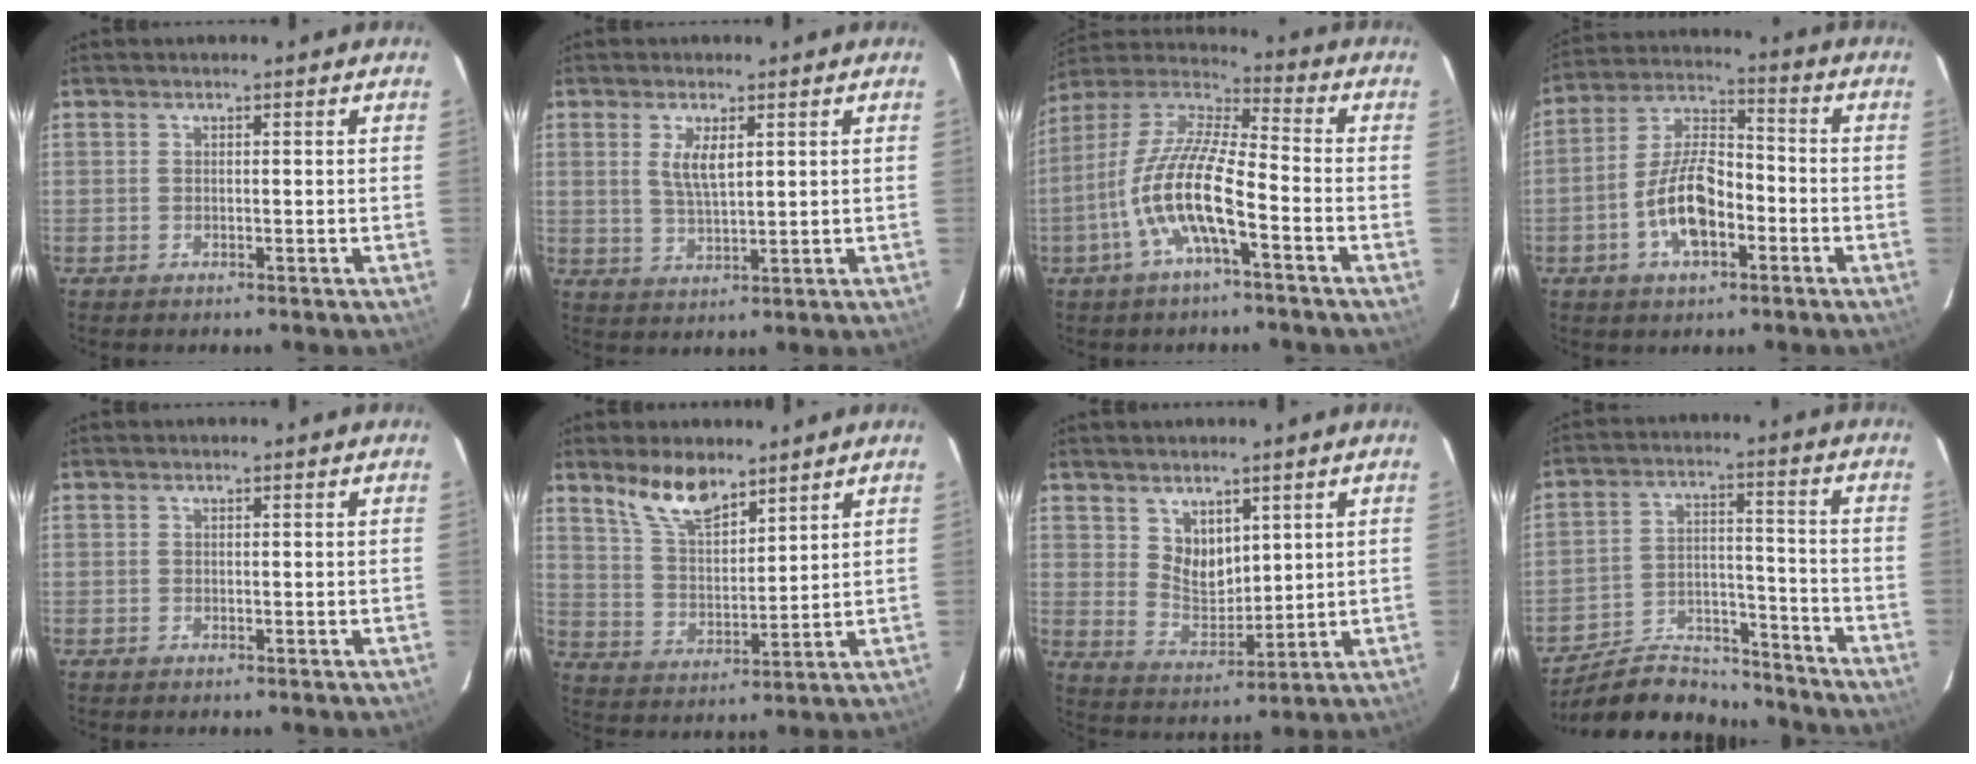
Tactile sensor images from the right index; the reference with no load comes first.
{"total": 4.9, "force": [1.7, 1.7, 4.3], "torque": [-0.080, -0.003, 0.036]}
{"total": 14.2, "force": [-5.4, 2.9, 12.8], "torque": [-0.258, -0.001, -0.110]}
{"total": 11.9, "force": [-4.4, 5.6, 9.5], "torque": [-0.194, 0.015, -0.076]}
{"total": 0.0}
{"total": 9.3, "force": [7.1, 3.2, 5.0], "torque": [-0.092, 0.004, 0.141]}
{"total": 6.7, "force": [3.9, 4.3, 3.3], "torque": [-0.049, 0.001, 0.082]}
{"total": 15.5, "force": [-14.1, 5.2, 3.8], "torque": [-0.087, 0.030, -0.217]}